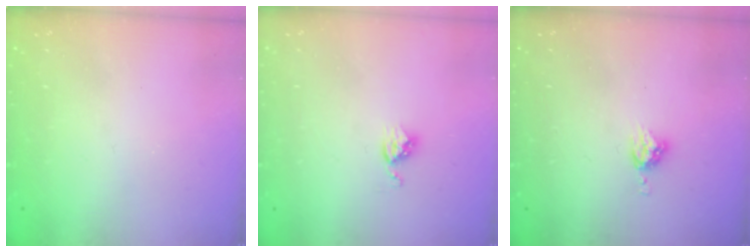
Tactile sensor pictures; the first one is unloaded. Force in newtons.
{"total": 3.7, "press": 3.7, "slide": 0.5}
{"total": 5.1, "press": 5.1, "slide": 0.7}